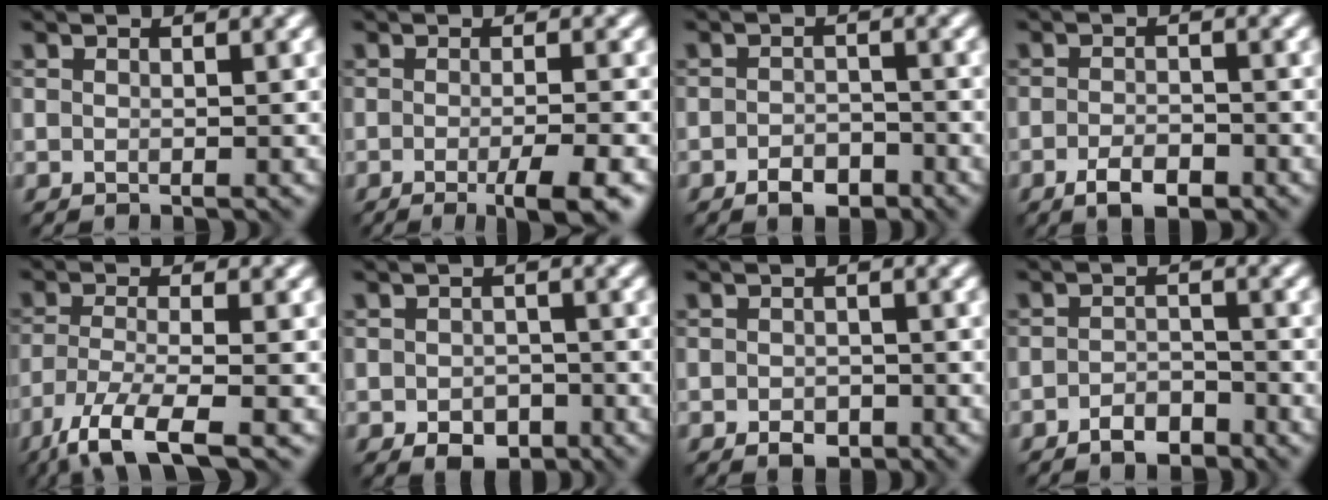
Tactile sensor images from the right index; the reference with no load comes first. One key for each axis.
{"total": 4.1, "fx": -1.8, "fy": 0.8, "fz": 3.6, "tx": -0.052, "ty": -0.005, "tz": -0.030}
{"total": 2.4, "fx": -1.5, "fy": 1.4, "fz": 1.2, "tx": -0.014, "ty": 0.004, "tz": -0.030}
{"total": 2.9, "fx": -1.5, "fy": 1.3, "fz": 2.0, "tx": -0.035, "ty": 0.000, "tz": -0.030}
{"total": 6.1, "fx": -4.1, "fy": 1.3, "fz": 4.3, "tx": -0.086, "ty": -0.011, "tz": -0.086}
{"total": 2.8, "fx": -1.3, "fy": 2.0, "fz": 1.5, "tx": -0.019, "ty": -0.006, "tz": -0.023}
{"total": 1.7, "fx": -0.9, "fy": 1.2, "fz": 0.9, "tx": -0.010, "ty": -0.002, "tz": -0.019}
{"total": 2.3, "fx": -1.7, "fy": 1.1, "fz": 1.1, "tx": -0.014, "ty": 0.007, "tz": -0.035}